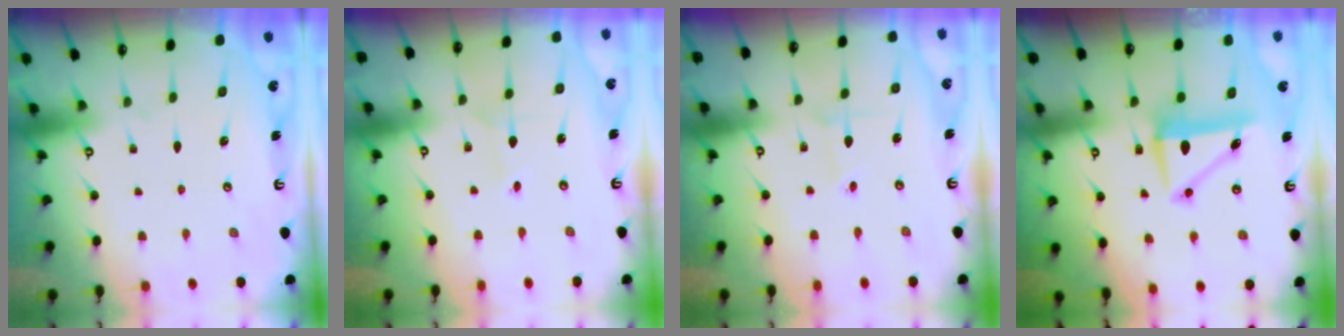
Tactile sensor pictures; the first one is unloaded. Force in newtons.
{"total": 2.4, "press": 2.3, "slide": 0.2}
{"total": 1.5, "press": 1.5, "slide": 0.1}
{"total": 7.2, "press": 7.1, "slide": 1.3}